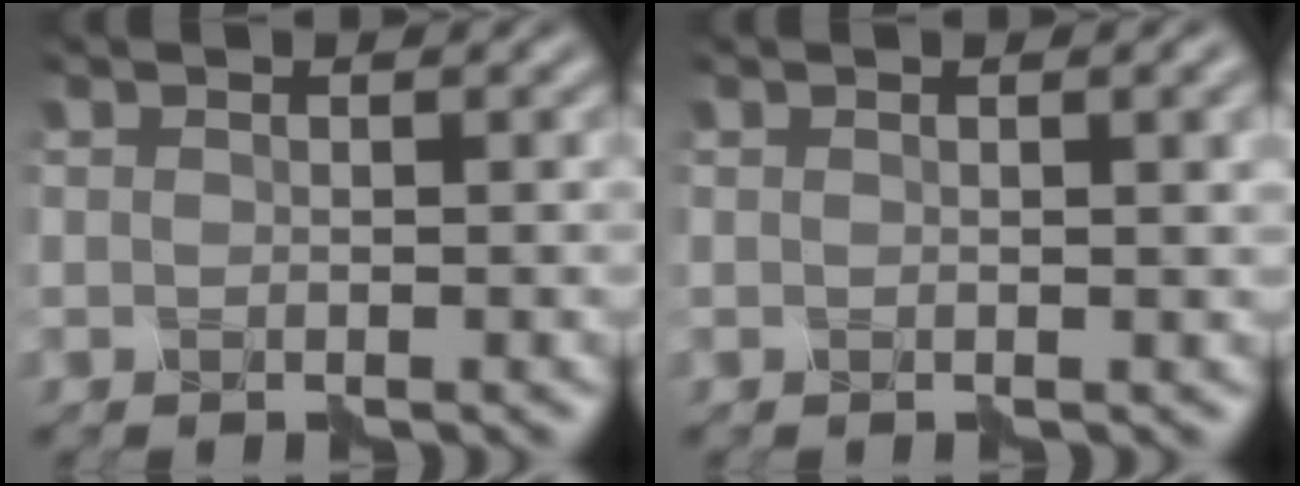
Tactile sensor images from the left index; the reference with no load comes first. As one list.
[{"total": 2.2, "force": [0.7, 0.7, 2.0], "torque": [-0.019, 0.005, 0.007]}]